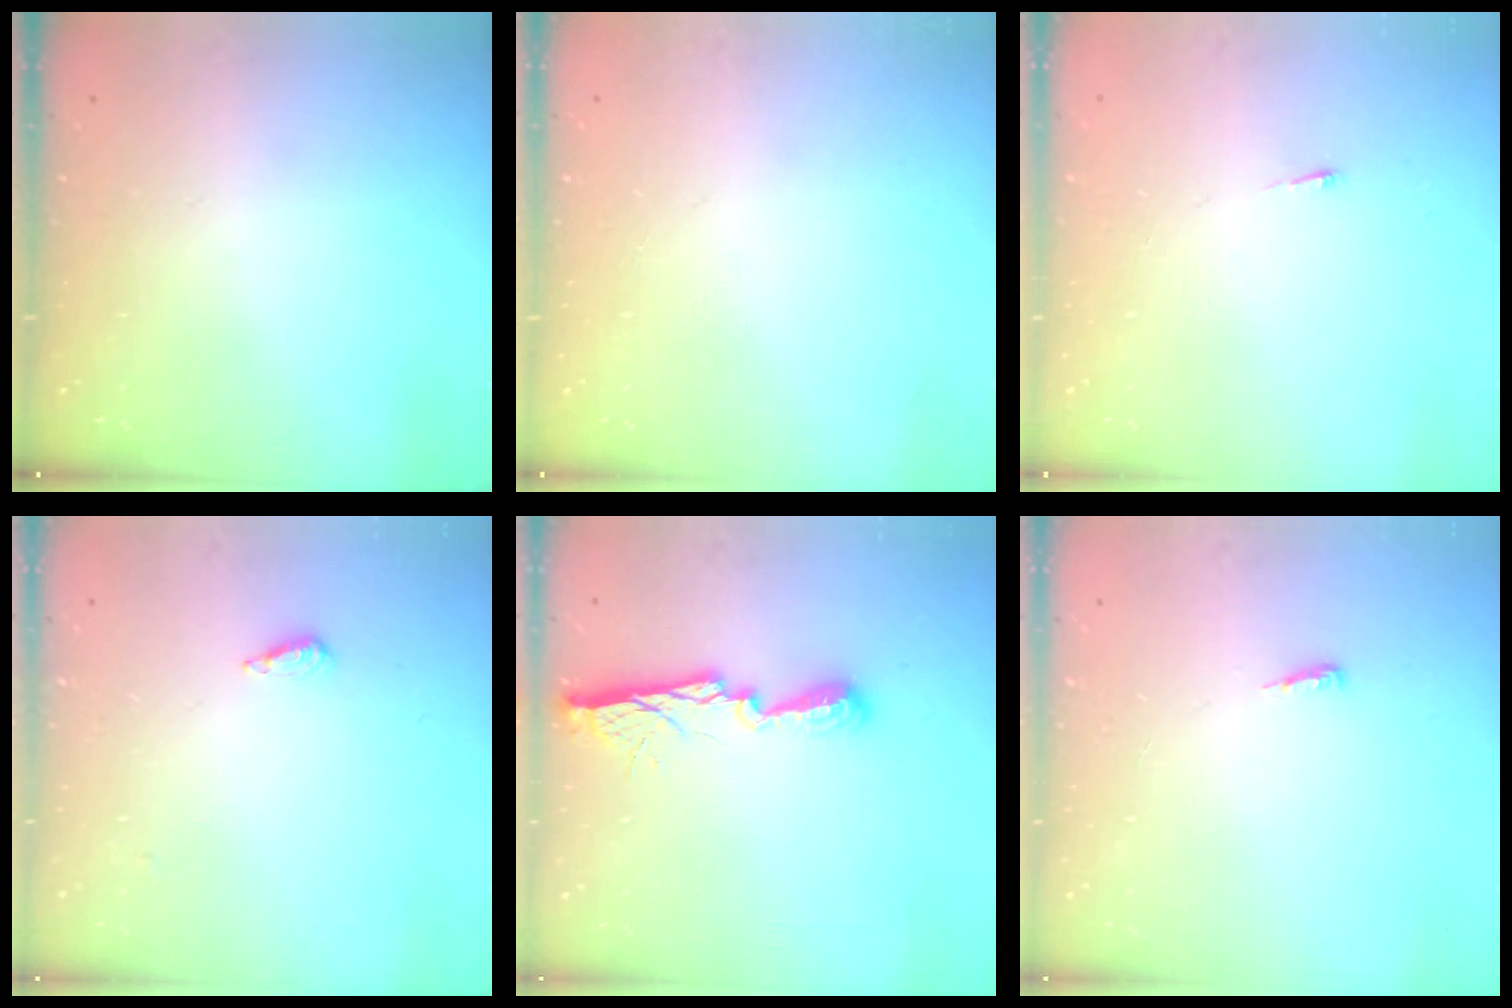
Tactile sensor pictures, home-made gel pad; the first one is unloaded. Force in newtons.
{"total": 0.0}
{"total": 2.6, "press": 2.5, "slide": 0.3}
{"total": 2.2, "press": 2.2, "slide": 0.5}
{"total": 10.1, "press": 10.1, "slide": 0.7}
{"total": 4.6, "press": 4.5, "slide": 0.9}